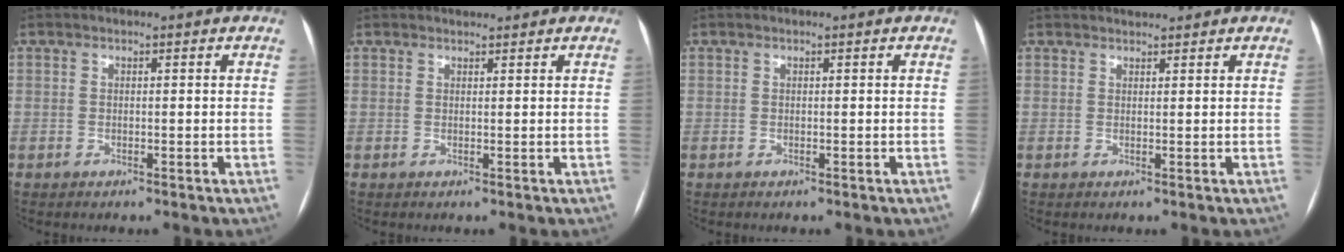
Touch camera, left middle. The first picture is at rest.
{"total": 1.1, "force": [1.0, 0.3, 0.1], "torque": [-0.009, 0.008, 0.018]}
{"total": 0.0}
{"total": 1.7, "force": [1.6, 0.4, 0.1], "torque": [-0.005, 0.014, 0.028]}